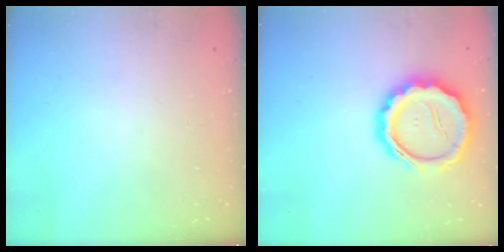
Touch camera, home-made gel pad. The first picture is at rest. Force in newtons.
{"total": 16.3, "press": 15.9, "slide": 3.5}